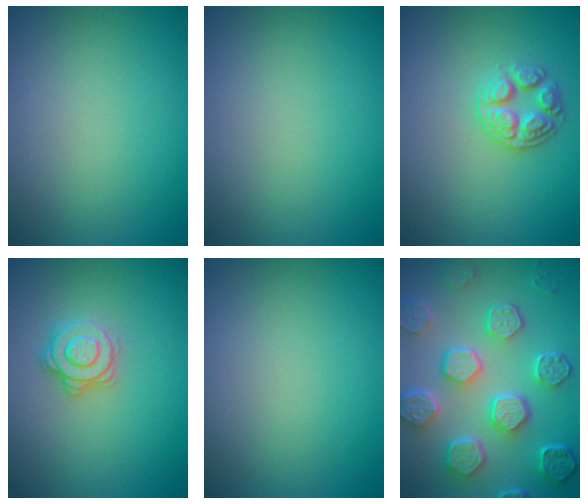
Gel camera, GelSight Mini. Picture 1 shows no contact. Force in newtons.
{"total": 0.0}
{"total": 2.7, "press": 2.7, "slide": 0.5}
{"total": 2.8, "press": 2.5, "slide": 1.2}
{"total": 0.0}
{"total": 8.3, "press": 6.2, "slide": 5.6}